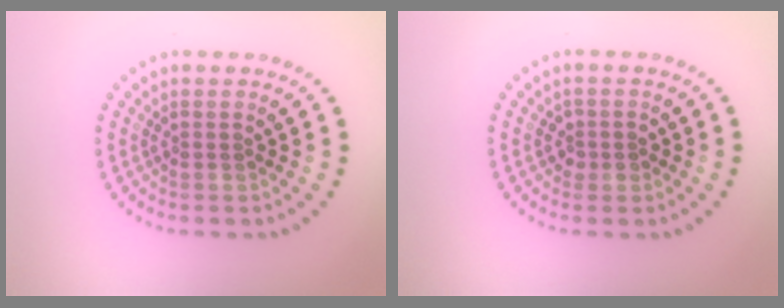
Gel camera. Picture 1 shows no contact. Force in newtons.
{"total": 1.2, "press": 1.1, "slide": 0.3}